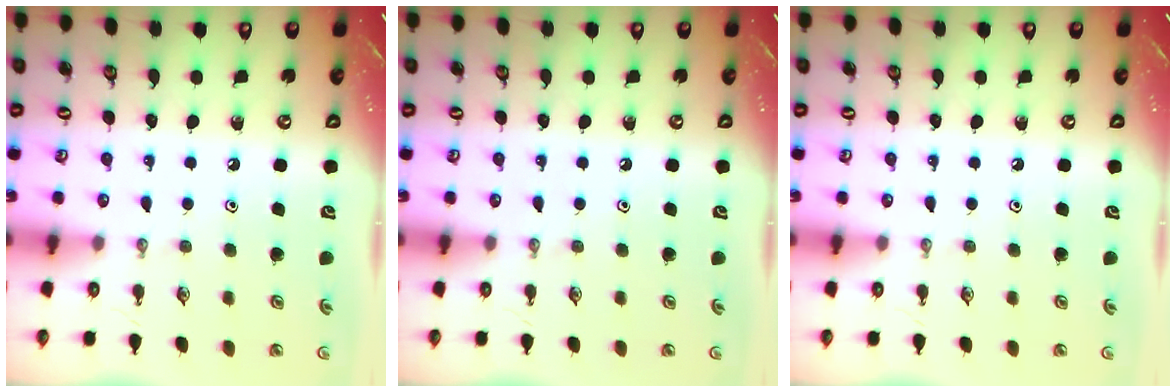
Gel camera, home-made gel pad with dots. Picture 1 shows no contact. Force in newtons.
{"total": 0.0}
{"total": 0.0}